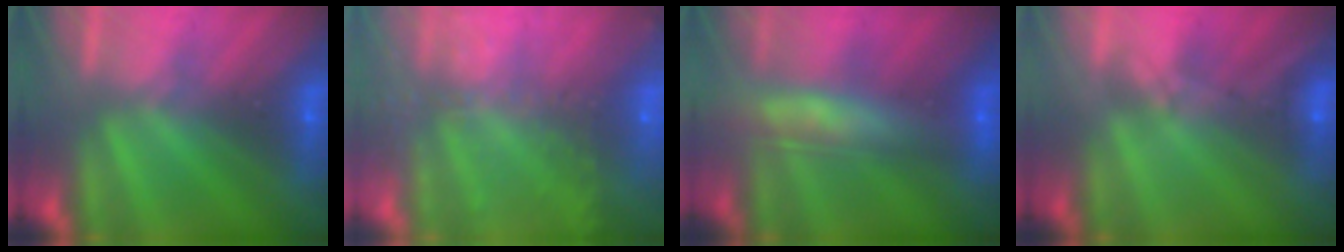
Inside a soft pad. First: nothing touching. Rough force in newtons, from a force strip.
{"total": 8.8}
{"total": 8.4}
{"total": 1.6}